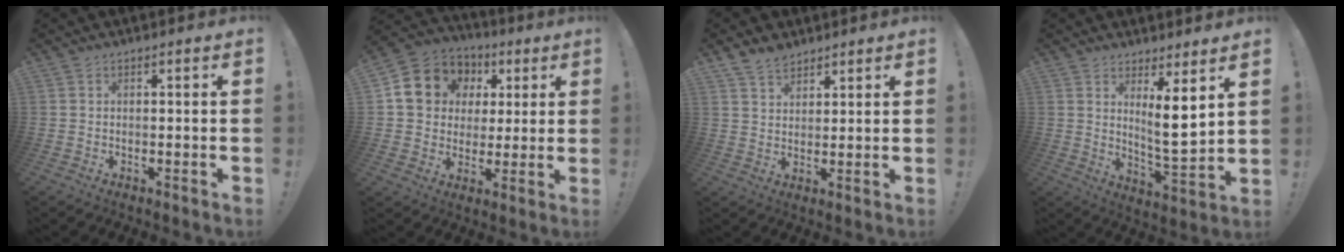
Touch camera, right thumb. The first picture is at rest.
{"total": 13.2, "force": [4.4, 11.4, 5.0], "torque": [-0.066, -0.017, 0.096]}
{"total": 5.7, "force": [4.5, 3.1, 1.6], "torque": [-0.028, -0.024, 0.085]}
{"total": 9.4, "force": [4.5, 1.4, 8.1], "torque": [-0.114, -0.044, 0.076]}